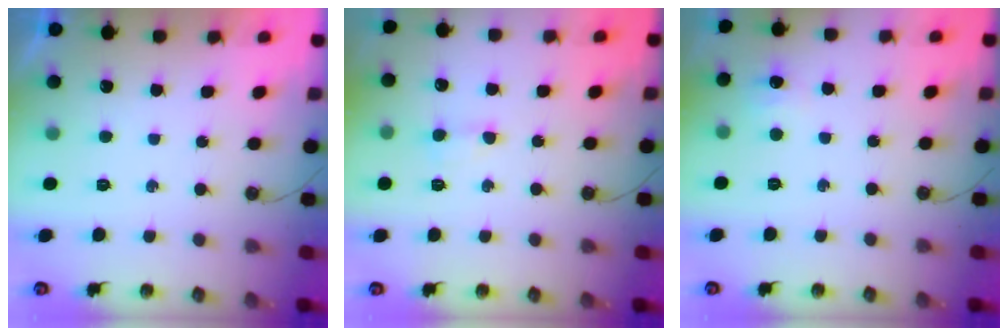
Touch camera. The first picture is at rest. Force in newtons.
{"total": 3.8, "press": 3.7, "slide": 0.7}
{"total": 4.7, "press": 4.6, "slide": 0.6}